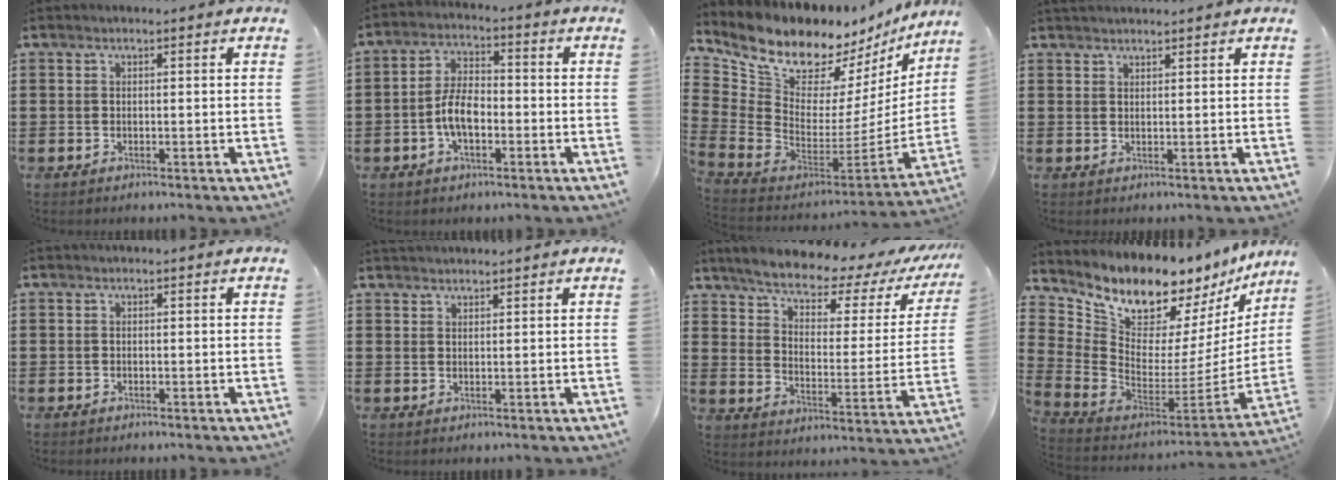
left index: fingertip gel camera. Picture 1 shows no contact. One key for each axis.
{"total": 6.0, "fx": -1.7, "fy": 2.9, "fz": 5.0, "tx": -0.114, "ty": 0.002, "tz": -0.039}
{"total": 10.8, "fx": 9.0, "fy": 4.7, "fz": 3.9, "tx": -0.133, "ty": -0.085, "tz": 0.160}
{"total": 1.4, "fx": 1.4, "fy": 0.1, "fz": 0.2, "tx": -0.005, "ty": 0.001, "tz": 0.027}
{"total": 0.0}
{"total": 1.4, "fx": 1.4, "fy": 0.1, "fz": 0.1, "tx": -0.005, "ty": 0.001, "tz": 0.027}
{"total": 6.9, "fx": 5.9, "fy": 1.4, "fz": 3.2, "tx": -0.084, "ty": -0.039, "tz": 0.096}
{"total": 9.8, "fx": 9.1, "fy": 2.9, "fz": 2.3, "tx": -0.083, "ty": -0.100, "tz": 0.158}